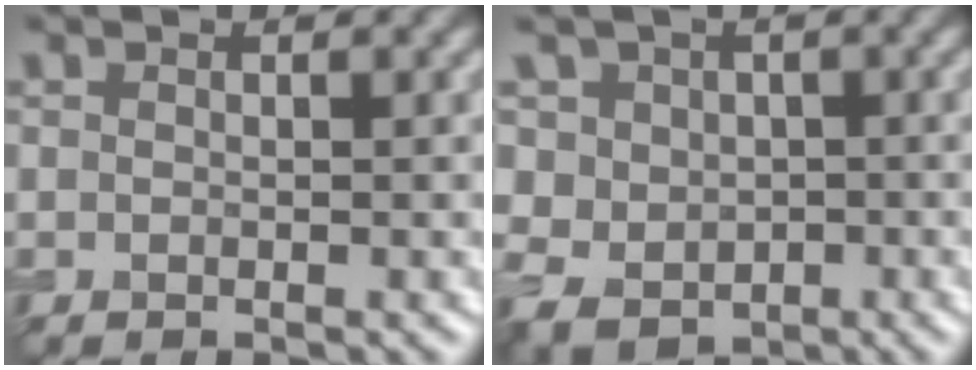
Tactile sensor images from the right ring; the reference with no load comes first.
{"total": 6.6, "force": [0.8, 6.1, 2.3], "torque": [-0.056, 0.022, -0.013]}